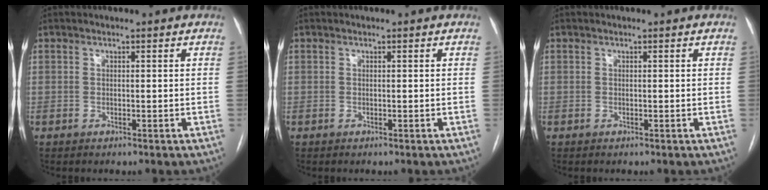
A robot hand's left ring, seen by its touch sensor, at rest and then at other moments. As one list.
[{"total": 0.0}, {"total": 0.0}]